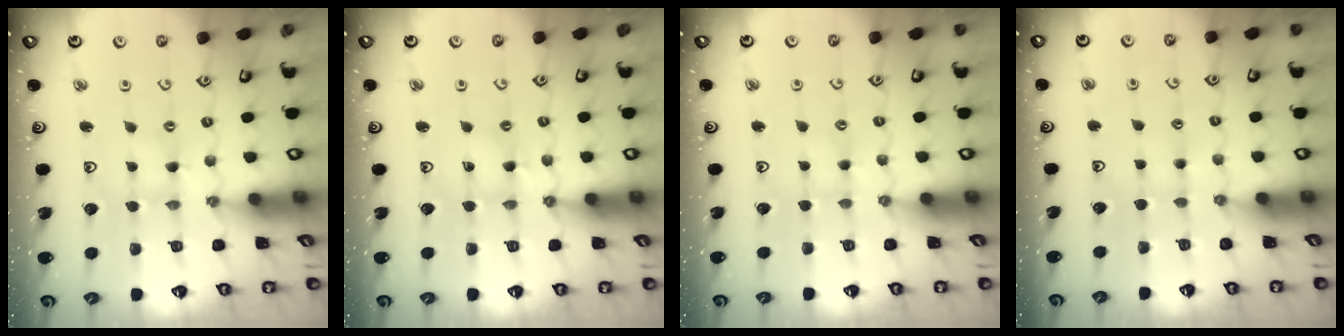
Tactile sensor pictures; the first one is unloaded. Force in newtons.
{"total": 2.6, "press": 2.6, "slide": 0.4}
{"total": 2.1, "press": 2.1, "slide": 0.2}
{"total": 2.4, "press": 2.4, "slide": 0.3}